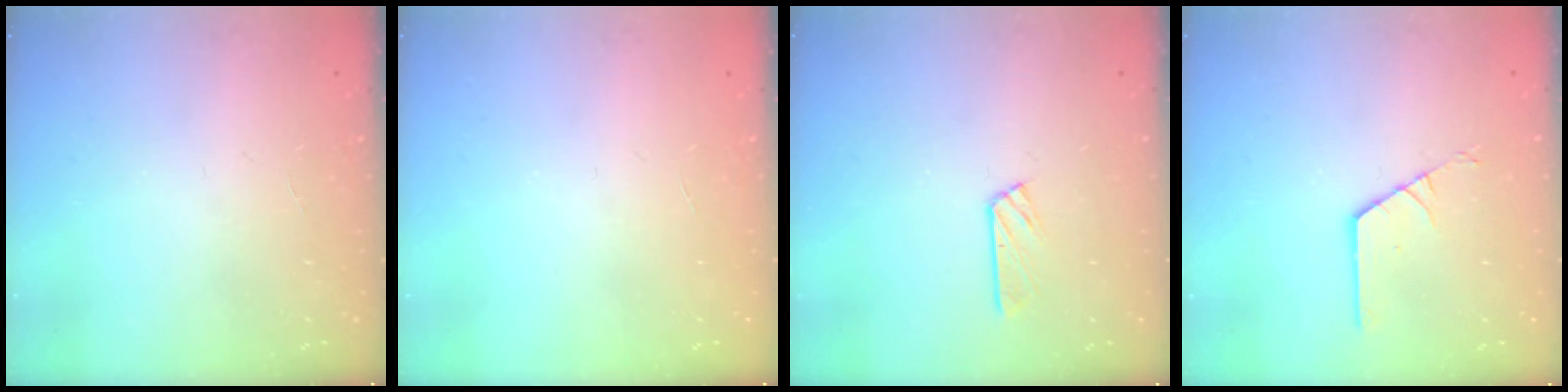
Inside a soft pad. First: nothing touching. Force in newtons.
{"total": 0.0}
{"total": 3.7, "press": 3.7, "slide": 0.4}
{"total": 1.8, "press": 1.8, "slide": 0.2}